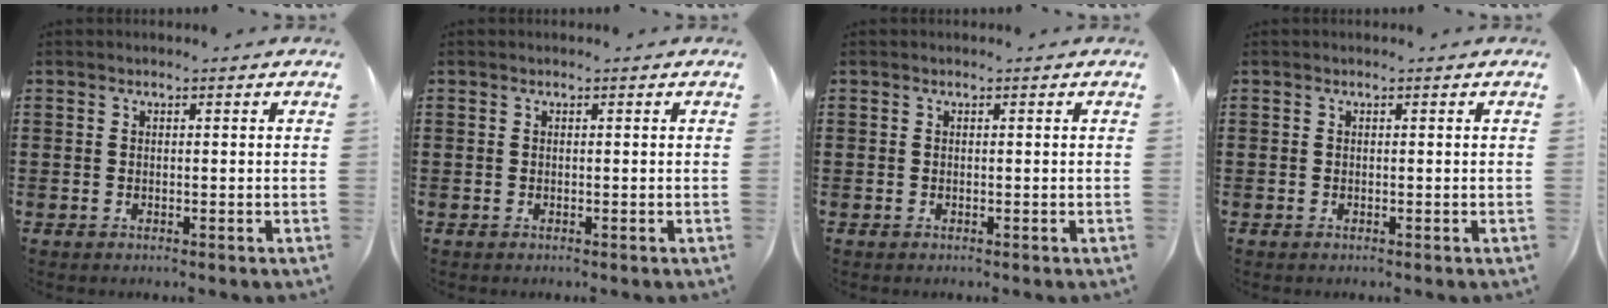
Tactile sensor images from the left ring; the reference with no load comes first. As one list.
[{"total": 0.0}, {"total": 0.0}, {"total": 0.0}]